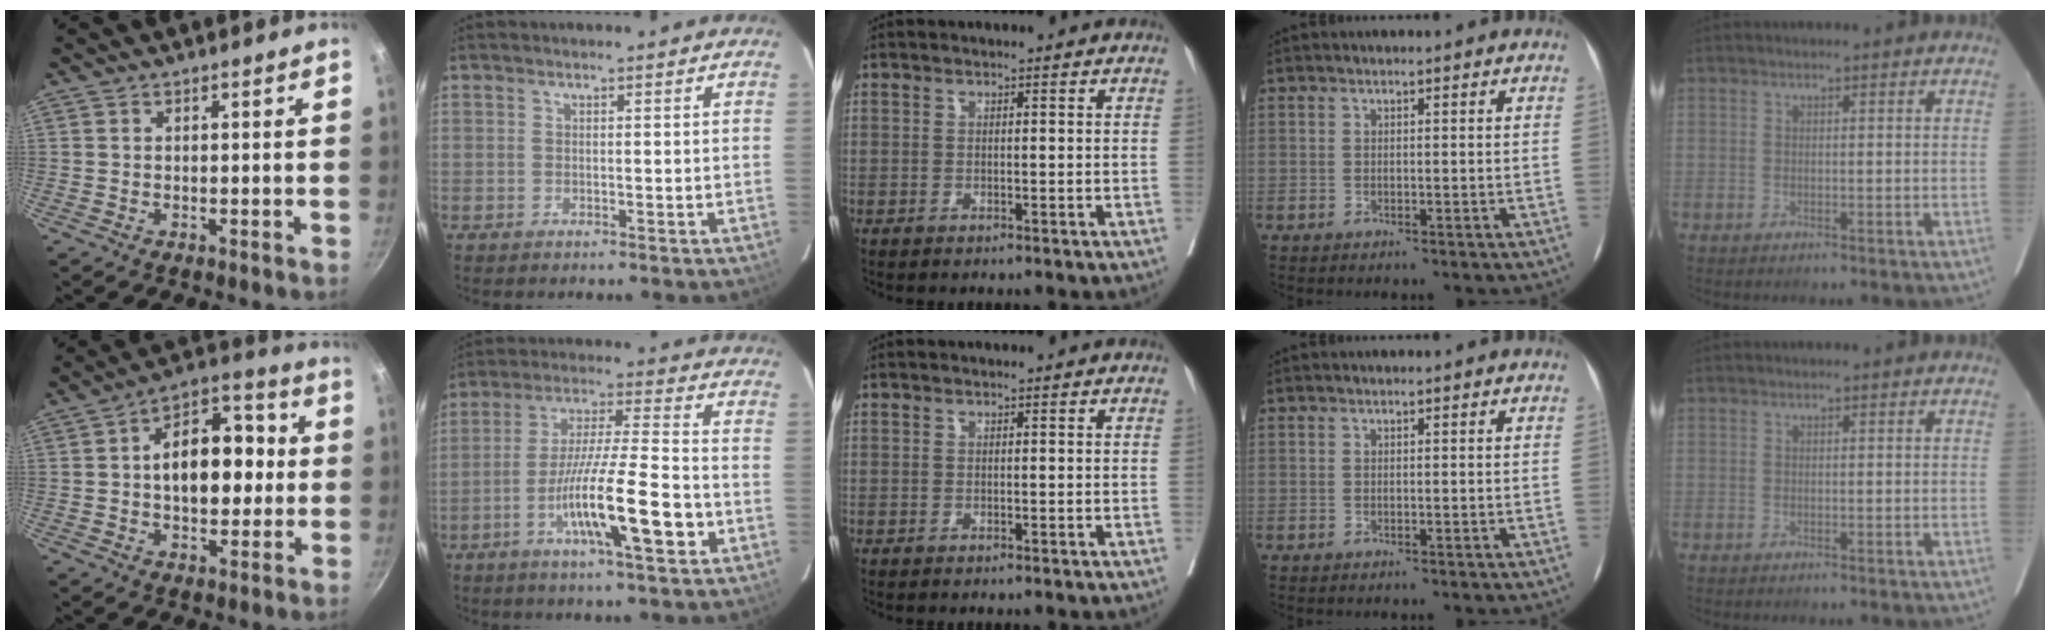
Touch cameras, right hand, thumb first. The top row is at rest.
{"thumb": {"total": 15.2, "force": [0.7, 9.1, 12.2], "torque": [-0.147, 0.030, 0.002]}, "index": {"total": 14.6, "force": [-5.0, 0.9, 13.7], "torque": [-0.241, -0.012, -0.085]}}